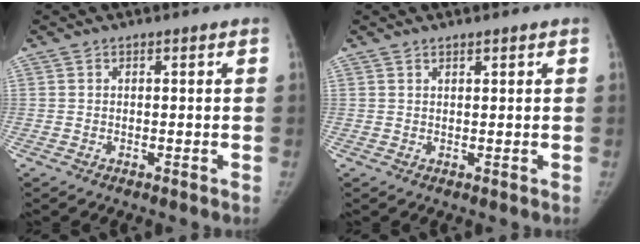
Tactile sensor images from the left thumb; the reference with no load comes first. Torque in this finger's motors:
{"motor_torque": [-0.17, -0.10, -0.22, 0.15, 0.00]}